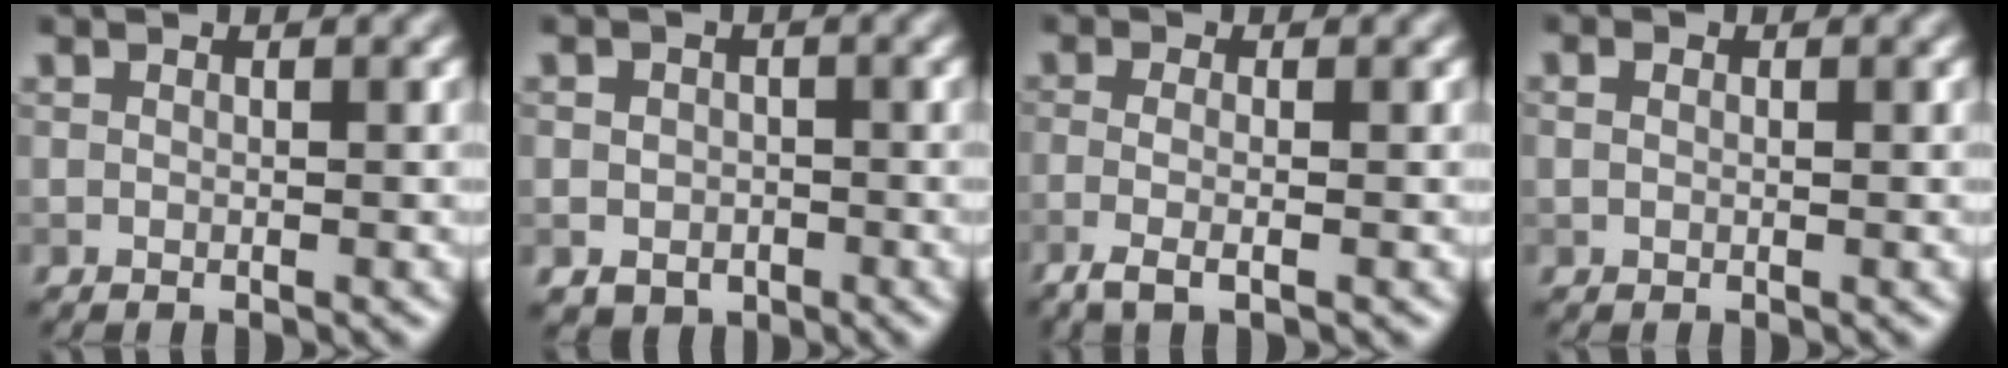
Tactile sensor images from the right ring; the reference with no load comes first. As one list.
[{"total": 2.2, "force": [-0.5, 2.0, 0.7], "torque": [-0.007, -0.006, -0.010]}, {"total": 2.8, "force": [-1.0, 0.9, 2.5], "torque": [-0.047, -0.011, -0.030]}, {"total": 1.0, "force": [0.2, 0.7, 0.7], "torque": [-0.013, 0.001, 0.001]}]